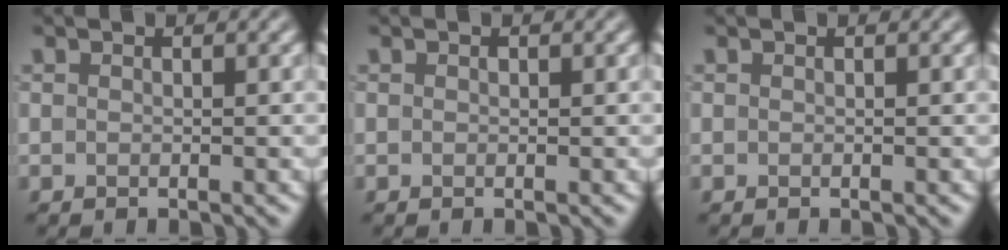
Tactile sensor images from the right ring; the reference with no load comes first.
{"total": 0.0}
{"total": 0.0}